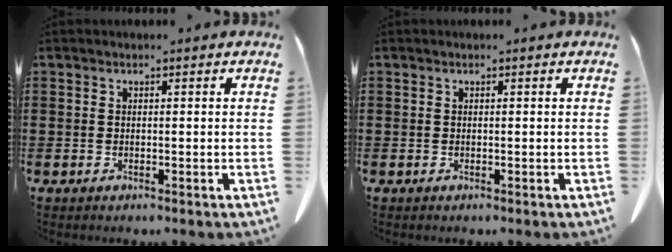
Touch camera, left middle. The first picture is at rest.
{"total": 0.0}